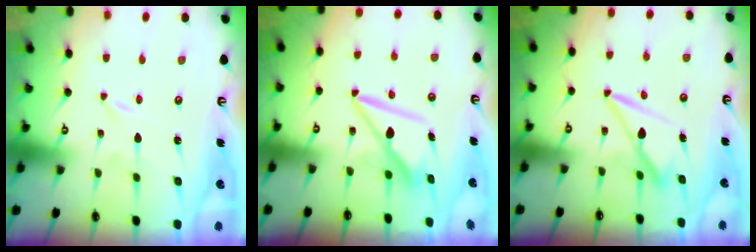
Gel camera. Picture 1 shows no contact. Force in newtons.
{"total": 9.0, "press": 8.9, "slide": 0.5}
{"total": 7.7, "press": 7.7, "slide": 0.9}